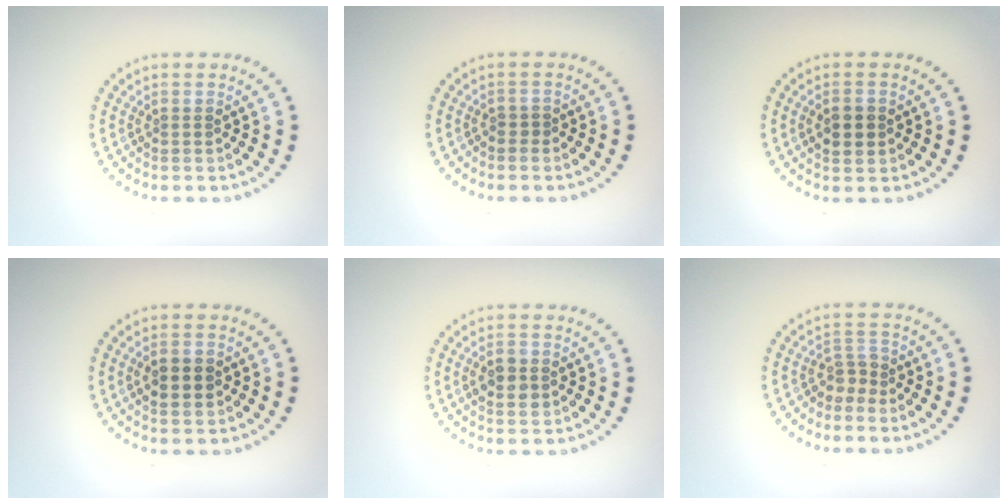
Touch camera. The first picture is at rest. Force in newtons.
{"total": 0.6, "press": 0.4, "slide": 0.5}
{"total": 2.5, "press": 2.5, "slide": 0.2}
{"total": 3.0, "press": 3.0, "slide": 0.2}
{"total": 2.5, "press": 2.5, "slide": 0.1}
{"total": 2.0, "press": 1.3, "slide": 1.5}